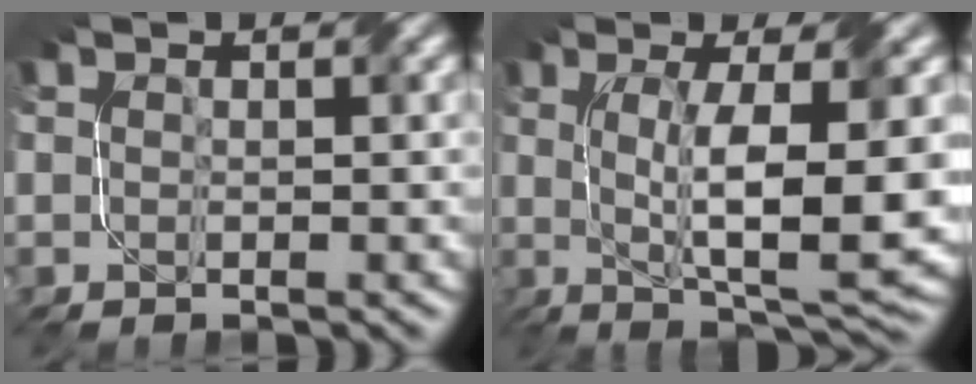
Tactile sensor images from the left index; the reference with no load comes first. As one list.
[{"total": 9.9, "force": [0.1, 2.1, 9.7], "torque": [-0.158, -0.006, 0.009]}]